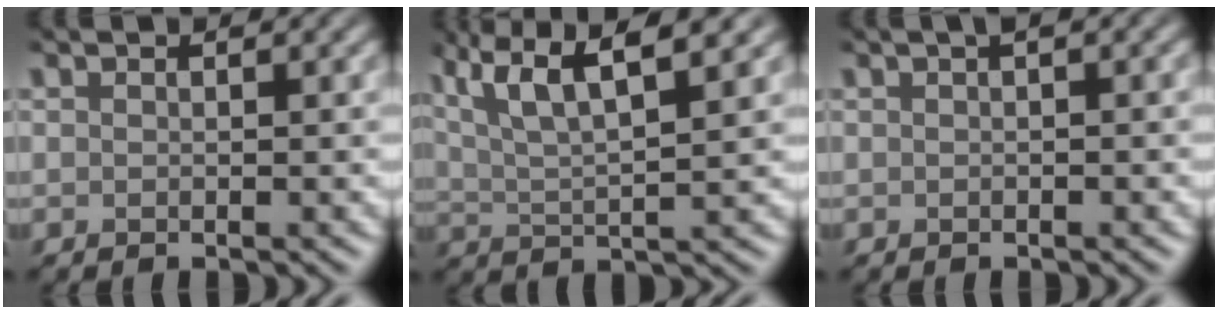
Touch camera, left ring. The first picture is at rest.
{"total": 7.9, "force": [4.3, 2.3, 6.1], "torque": [-0.107, 0.019, 0.072]}
{"total": 1.3, "force": [0.3, 0.2, 1.2], "torque": [-0.018, 0.008, 0.005]}